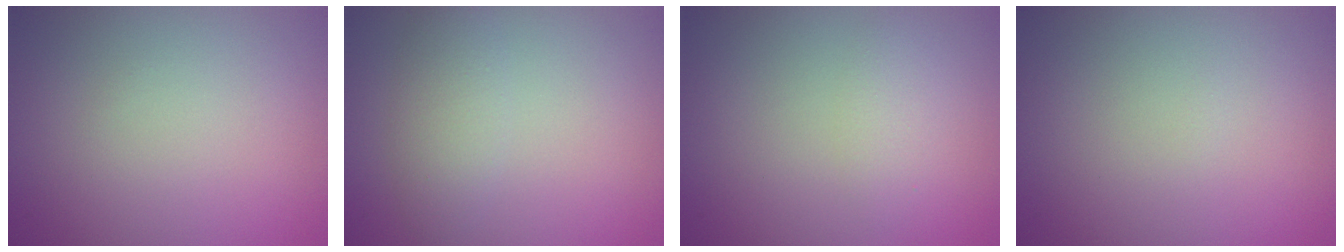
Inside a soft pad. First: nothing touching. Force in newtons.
{"total": 2.4, "press": 2.4, "slide": 0.1}
{"total": 1.6, "press": 1.6, "slide": 0.0}
{"total": 0.0}